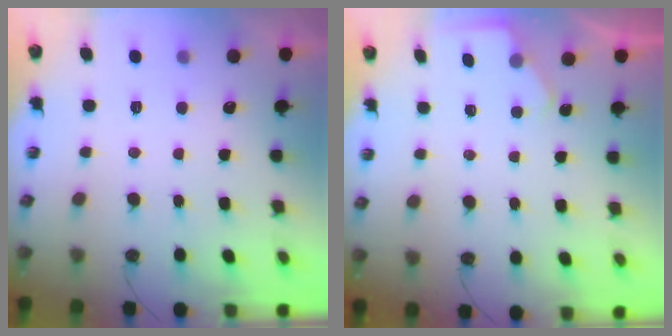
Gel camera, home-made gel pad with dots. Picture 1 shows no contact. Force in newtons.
{"total": 1.8, "press": 1.7, "slide": 0.3}